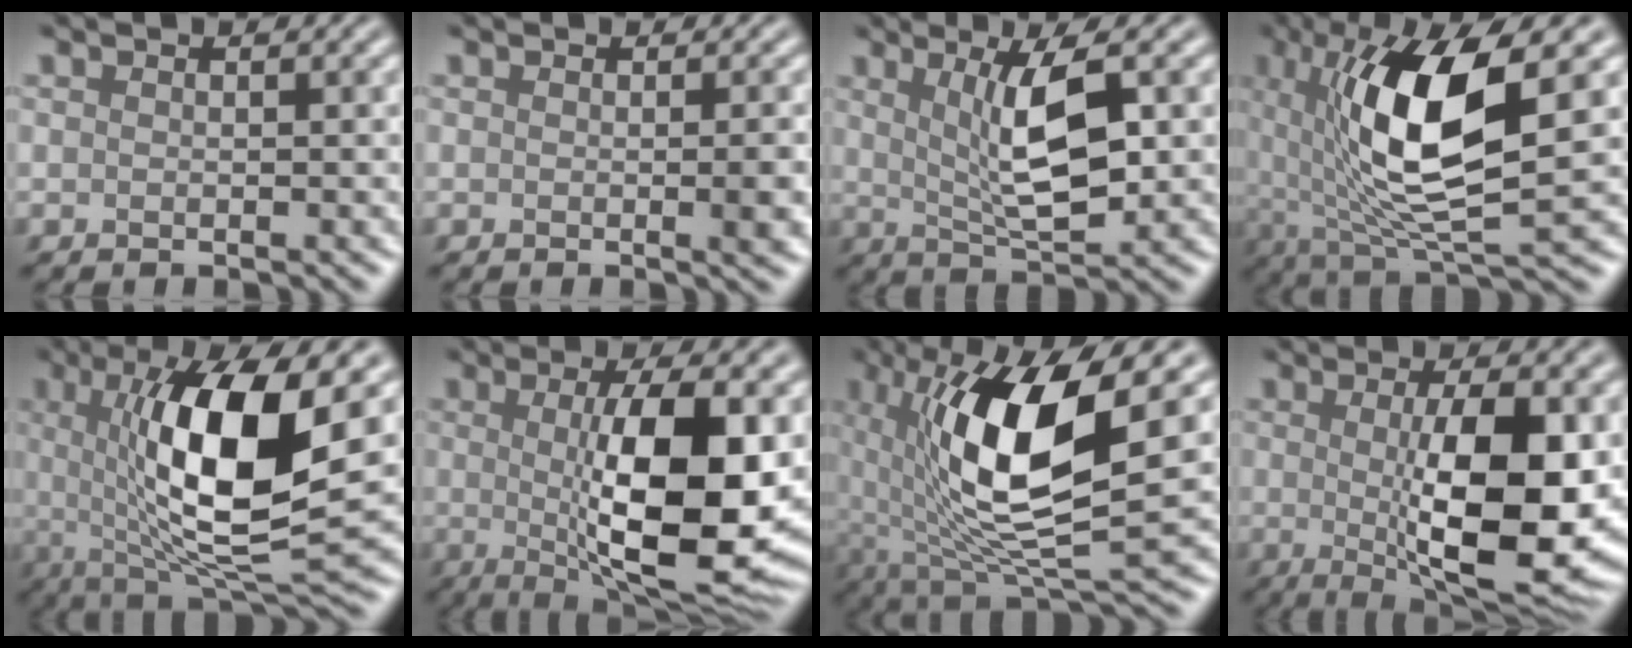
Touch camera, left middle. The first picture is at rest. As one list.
[{"total": 2.4, "force": [-0.1, 0.6, 2.3], "torque": [-0.023, 0.000, -0.004]}, {"total": 6.2, "force": [1.3, 1.6, 5.9], "torque": [-0.100, -0.002, 0.029]}, {"total": 11.0, "force": [1.7, 3.4, 10.3], "torque": [-0.183, -0.002, 0.034]}, {"total": 12.4, "force": [1.6, 3.4, 11.8], "torque": [-0.186, -0.003, 0.031]}, {"total": 11.7, "force": [-0.1, 3.5, 11.2], "torque": [-0.167, -0.012, 0.003]}, {"total": 12.2, "force": [1.8, 4.1, 11.4], "torque": [-0.207, -0.008, 0.034]}, {"total": 10.5, "force": [-0.3, 3.0, 10.1], "torque": [-0.152, -0.015, 0.003]}]